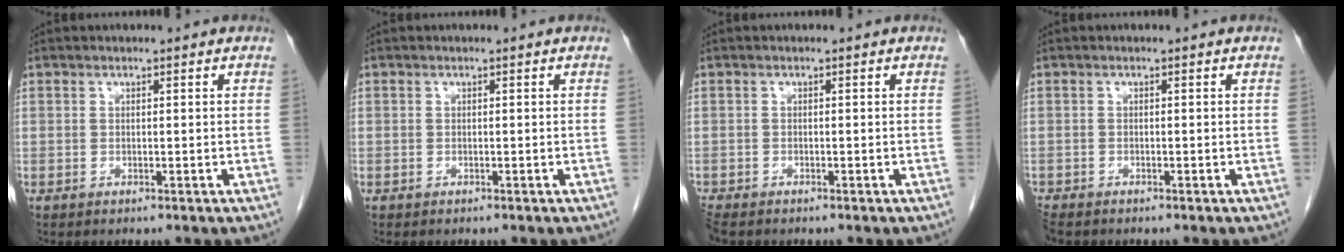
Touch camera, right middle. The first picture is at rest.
{"total": 0.0}
{"total": 2.3, "force": [-2.0, 0.8, 0.9], "torque": [-0.024, -0.007, -0.035]}
{"total": 2.1, "force": [-1.8, 0.8, 0.7], "torque": [-0.019, -0.006, -0.033]}